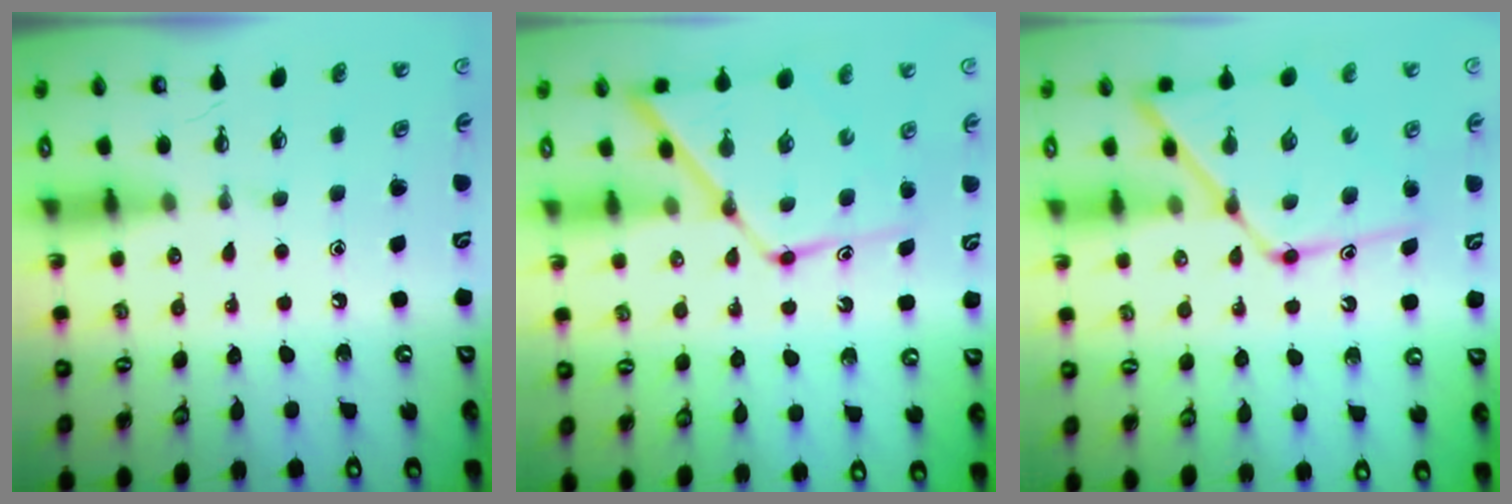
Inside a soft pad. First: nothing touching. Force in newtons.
{"total": 12.3, "press": 12.2, "slide": 1.3}
{"total": 13.8, "press": 13.7, "slide": 1.3}